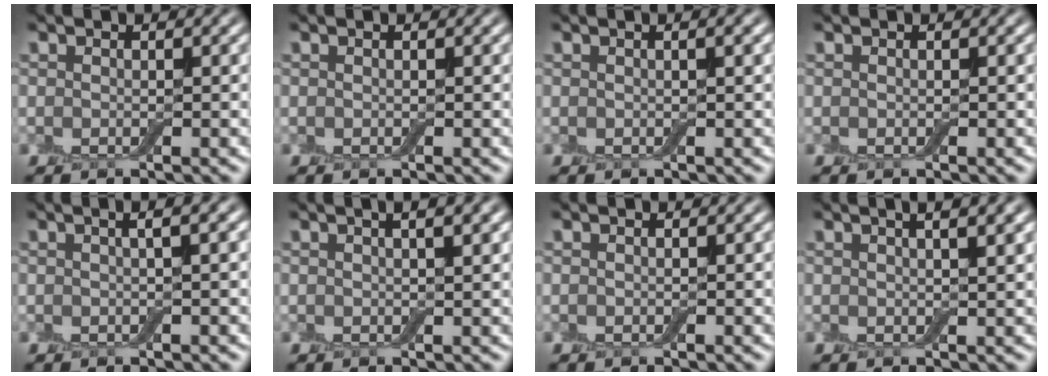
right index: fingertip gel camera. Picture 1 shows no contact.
{"total": 0.0}
{"total": 1.2, "force": [0.4, 0.2, 1.1], "torque": [-0.017, 0.004, 0.001]}
{"total": 0.0}
{"total": 3.9, "force": [1.4, 1.6, 3.2], "torque": [-0.020, 0.013, -0.008]}
{"total": 3.7, "force": [1.8, 1.3, 3.0], "torque": [-0.019, 0.008, 0.009]}
{"total": 0.0}
{"total": 4.9, "force": [2.5, 1.9, 3.8], "torque": [-0.025, 0.021, 0.007]}